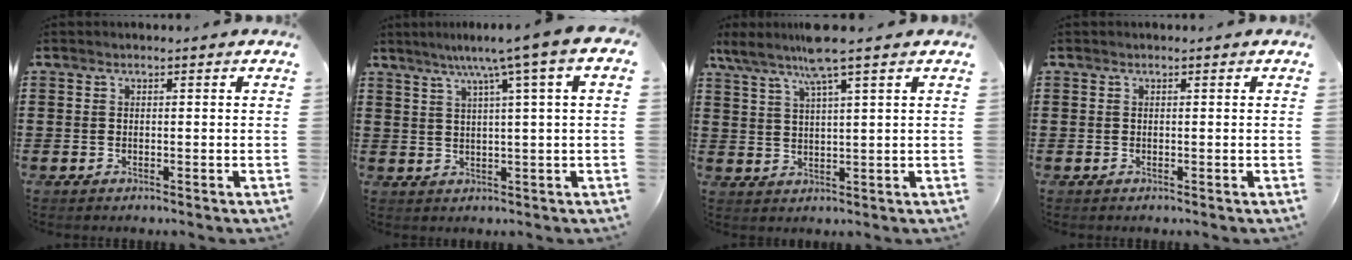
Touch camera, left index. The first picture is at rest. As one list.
[{"total": 6.5, "force": [3.0, -0.7, 5.7], "torque": [-0.119, -0.009, 0.043]}, {"total": 6.9, "force": [5.1, -0.3, 4.6], "torque": [-0.104, -0.010, 0.087]}, {"total": 0.0}]